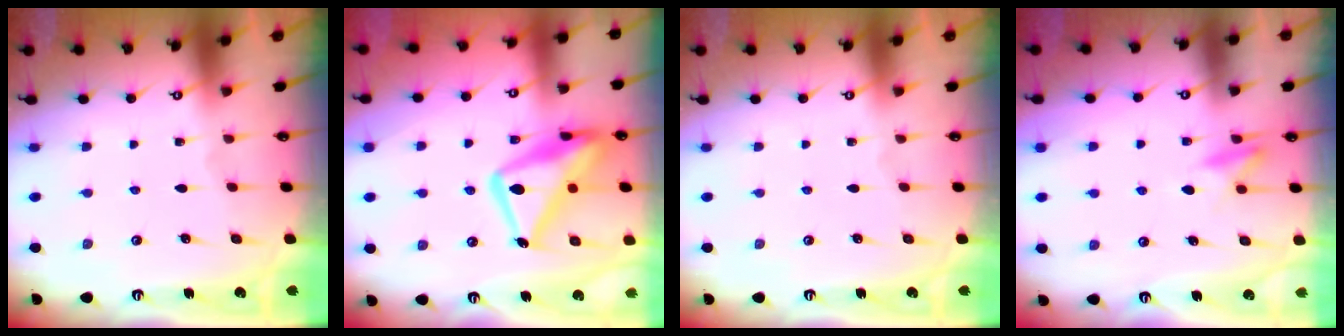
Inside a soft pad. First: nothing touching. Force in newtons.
{"total": 20.1, "press": 20.0, "slide": 1.6}
{"total": 0.0}
{"total": 10.0, "press": 9.9, "slide": 1.5}